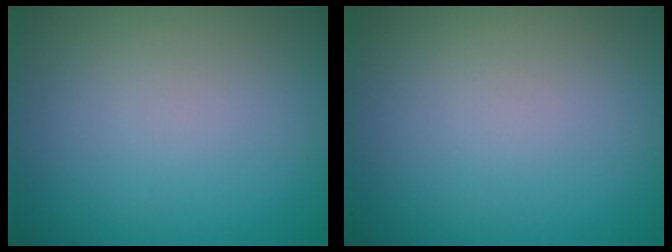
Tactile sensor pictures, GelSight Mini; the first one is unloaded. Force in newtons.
{"total": 0.0}